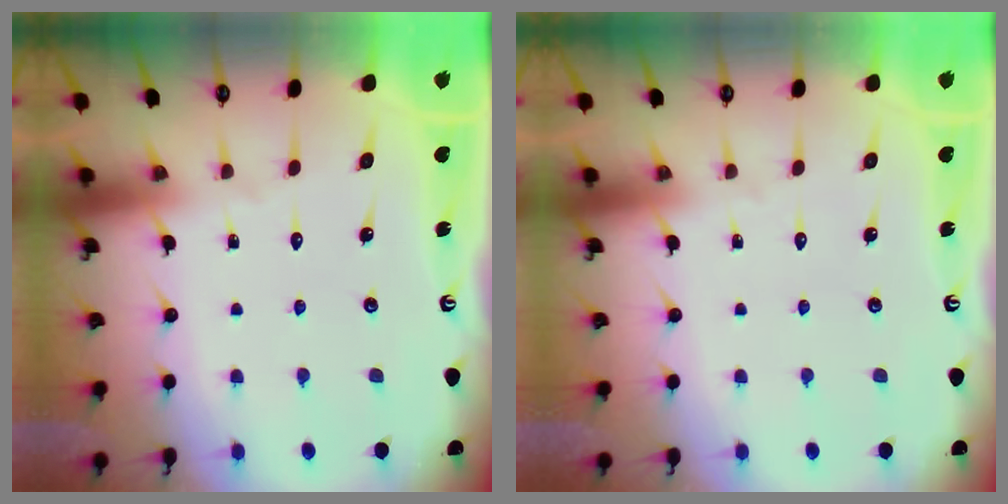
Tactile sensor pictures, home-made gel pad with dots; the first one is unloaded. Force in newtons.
{"total": 0.0}